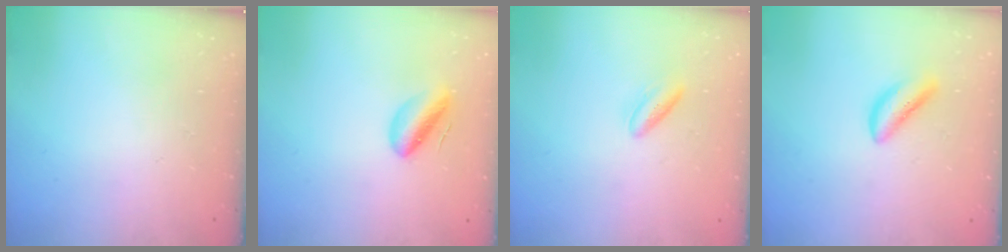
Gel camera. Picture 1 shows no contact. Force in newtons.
{"total": 6.9, "press": 6.5, "slide": 2.1}
{"total": 4.2, "press": 4.1, "slide": 1.2}
{"total": 3.8, "press": 3.8, "slide": 0.2}